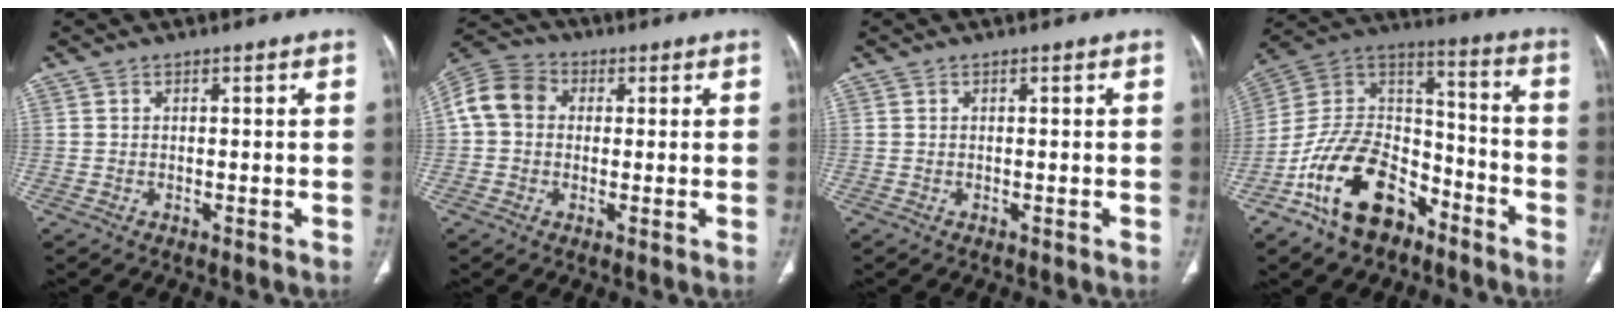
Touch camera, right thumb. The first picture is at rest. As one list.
[{"total": 9.5, "force": [1.2, 7.8, 5.4], "torque": [-0.099, 0.029, 0.010]}, {"total": 0.0}, {"total": 19.3, "force": [-11.3, 11.2, 10.9], "torque": [-0.163, 0.095, -0.206]}]